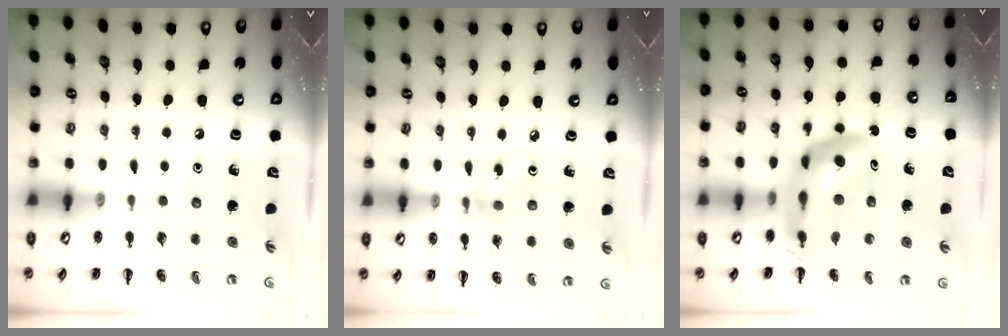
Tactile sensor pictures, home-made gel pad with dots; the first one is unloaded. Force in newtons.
{"total": 4.1, "press": 3.8, "slide": 1.5}
{"total": 11.0, "press": 10.5, "slide": 3.2}